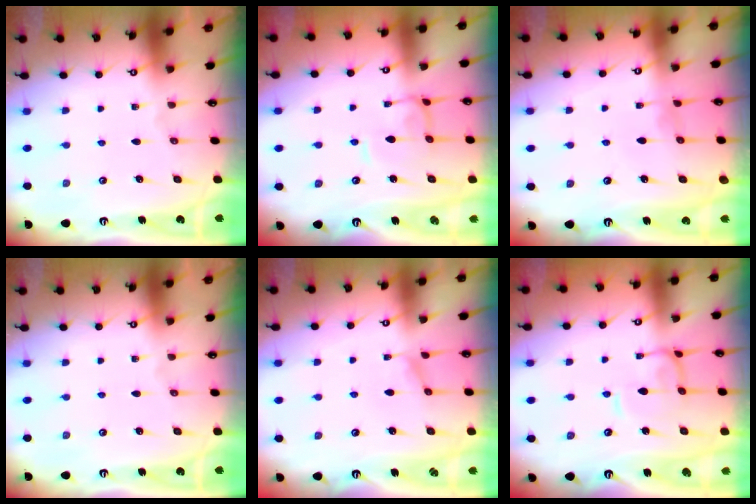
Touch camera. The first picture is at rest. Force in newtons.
{"total": 1.3, "press": 1.2, "slide": 0.5}
{"total": 1.7, "press": 1.6, "slide": 0.3}
{"total": 0.0}
{"total": 0.7, "press": 0.4, "slide": 0.6}
{"total": 0.0}